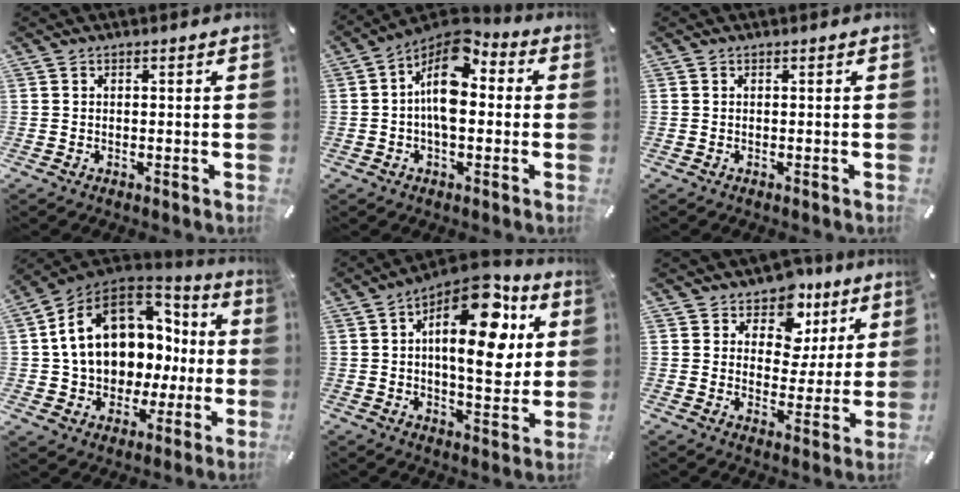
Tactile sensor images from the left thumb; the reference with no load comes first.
{"total": 13.0, "force": [1.1, 7.5, 10.5], "torque": [-0.191, -0.020, 0.020]}
{"total": 0.0}
{"total": 15.9, "force": [4.7, 12.0, 9.3], "torque": [-0.173, -0.028, 0.087]}
{"total": 19.6, "force": [7.5, 9.3, 15.5], "torque": [-0.227, -0.043, 0.117]}
{"total": 9.7, "force": [6.1, 6.9, 2.9], "torque": [-0.042, -0.048, 0.109]}